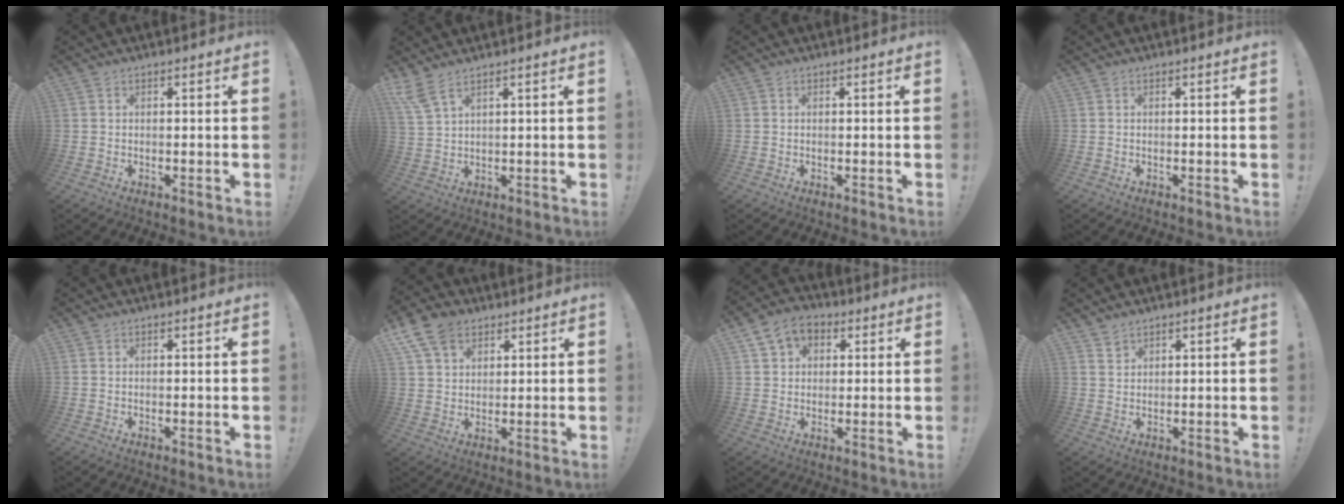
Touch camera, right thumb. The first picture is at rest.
{"total": 4.9, "force": [3.6, 0.9, 3.3], "torque": [-0.074, -0.013, 0.070]}
{"total": 0.0}
{"total": 0.0}
{"total": 0.0}
{"total": 9.9, "force": [5.7, 6.6, 4.6], "torque": [-0.085, -0.018, 0.115]}
{"total": 7.9, "force": [3.3, 6.2, 3.5], "torque": [-0.060, -0.005, 0.069]}
{"total": 2.2, "force": [1.9, 1.1, 0.4], "torque": [0.009, -0.019, 0.032]}